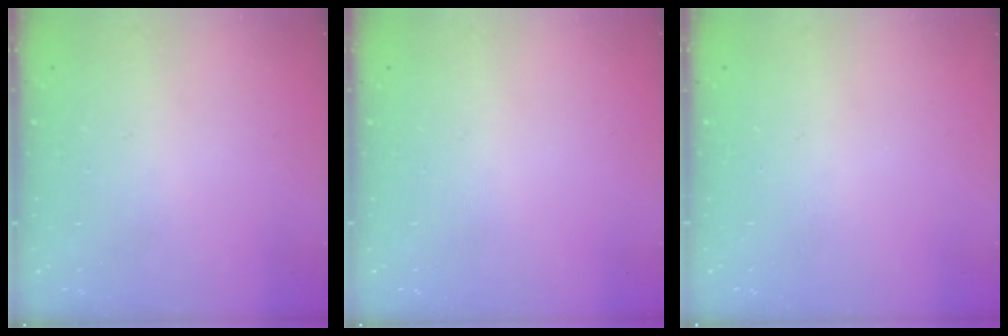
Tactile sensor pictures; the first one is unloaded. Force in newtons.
{"total": 0.0}
{"total": 0.0}